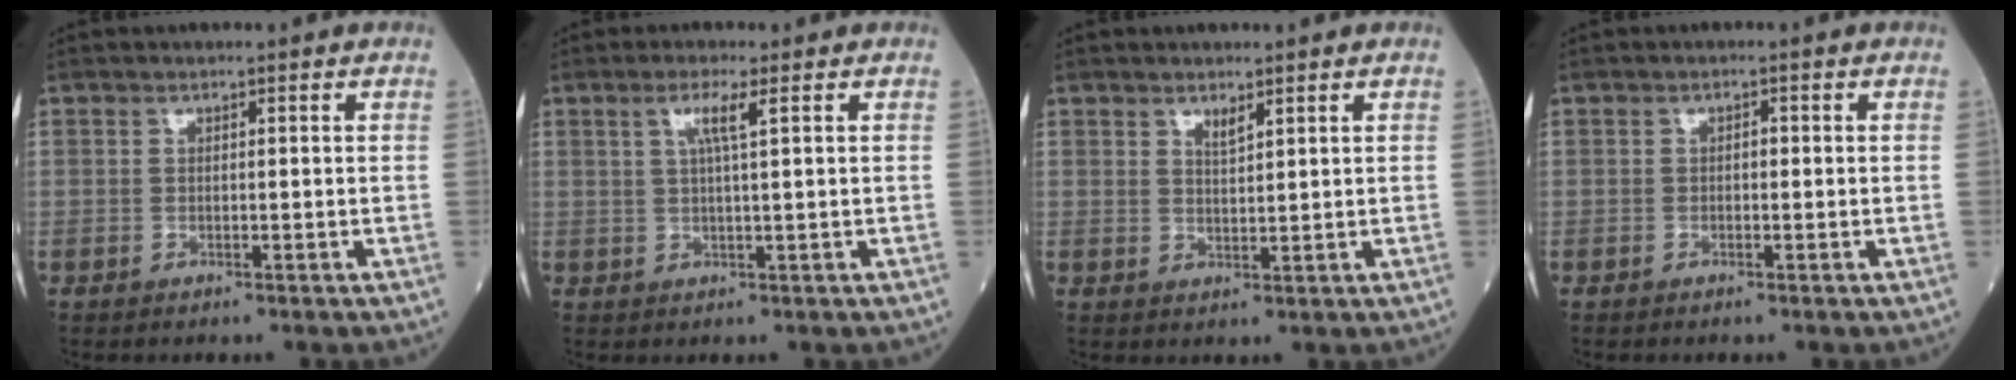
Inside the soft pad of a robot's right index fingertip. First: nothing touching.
{"total": 3.3, "force": [1.3, -0.3, 3.0], "torque": [-0.063, 0.003, 0.024]}
{"total": 1.8, "force": [1.3, 0.4, 1.1], "torque": [-0.022, -0.004, 0.027]}
{"total": 0.8, "force": [0.0, 0.4, 0.7], "torque": [-0.011, 0.003, -0.001]}